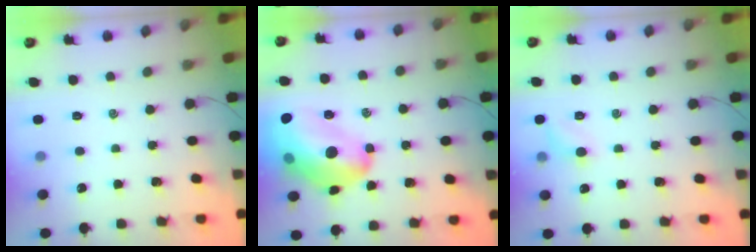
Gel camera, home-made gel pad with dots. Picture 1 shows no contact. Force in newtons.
{"total": 23.9, "press": 23.4, "slide": 4.7}
{"total": 6.6, "press": 6.3, "slide": 1.9}